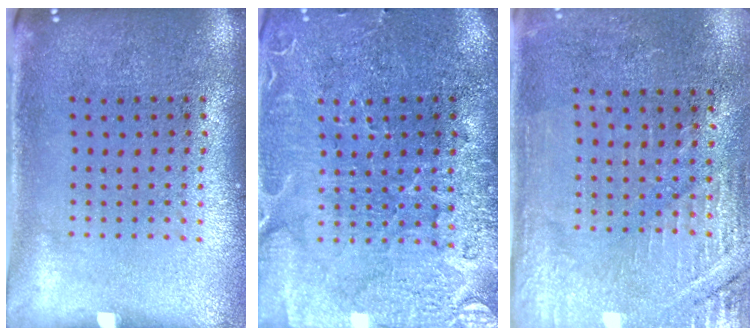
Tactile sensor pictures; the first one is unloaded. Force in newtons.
{"total": 3.6, "press": 3.4, "slide": 1.2}
{"total": 2.9, "press": 2.8, "slide": 0.7}